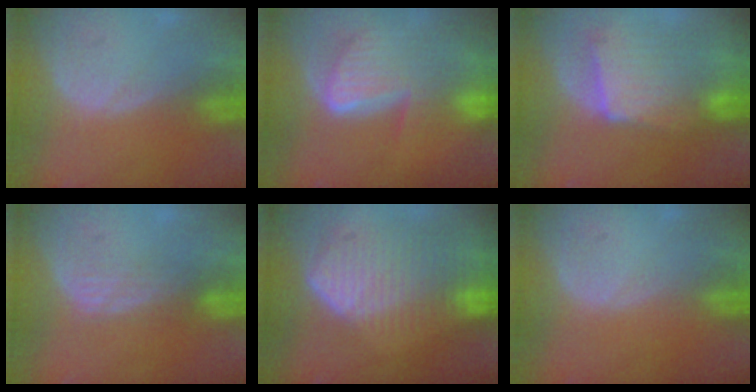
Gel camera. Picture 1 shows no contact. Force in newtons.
{"total": 9.7, "press": 8.3, "slide": 5.1}
{"total": 9.7, "press": 8.8, "slide": 4.1}
{"total": 3.1, "press": 2.6, "slide": 1.6}
{"total": 10.8, "press": 9.5, "slide": 5.1}
{"total": 0.0}